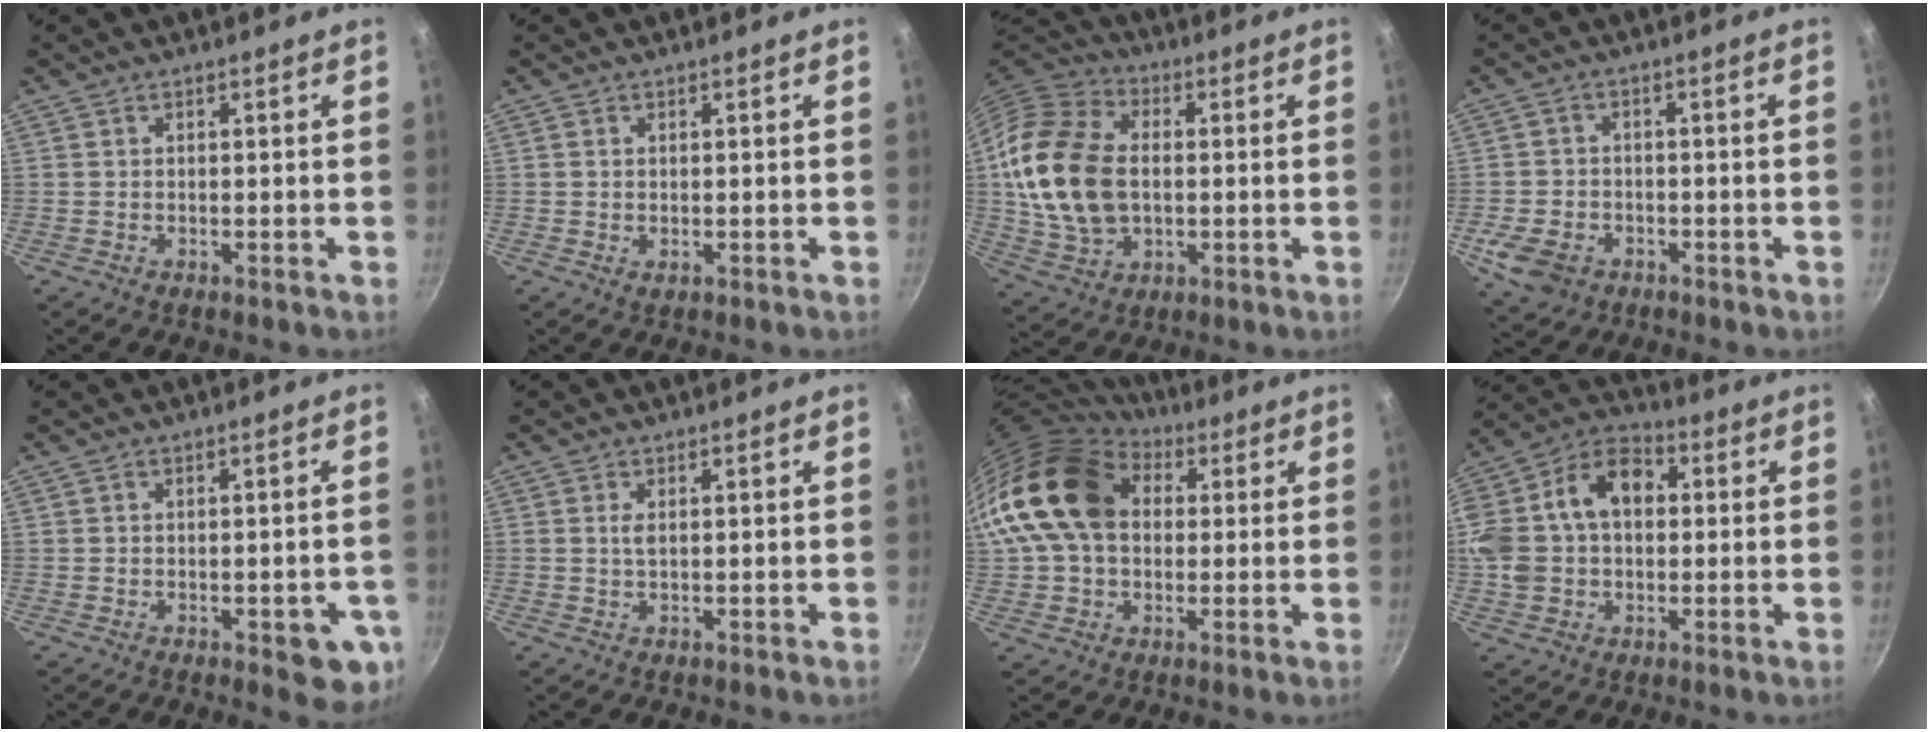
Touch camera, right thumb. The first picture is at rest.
{"total": 0.6, "force": [0.1, 0.4, 0.4], "torque": [-0.006, -0.002, 0.002]}
{"total": 19.3, "force": [0.5, 13.4, 13.9], "torque": [-0.253, 0.011, 0.011]}
{"total": 7.5, "force": [-3.0, 5.5, 4.0], "torque": [-0.078, 0.016, -0.050]}
{"total": 7.6, "force": [-2.3, 3.2, 6.5], "torque": [-0.049, 0.007, -0.025]}
{"total": 1.3, "force": [0.3, 0.6, 1.2], "torque": [-0.022, -0.001, 0.005]}
{"total": 19.8, "force": [4.5, 14.4, 12.9], "torque": [-0.226, 0.027, 0.068]}
{"total": 17.5, "force": [1.9, 12.4, 12.2], "torque": [-0.212, 0.041, 0.015]}